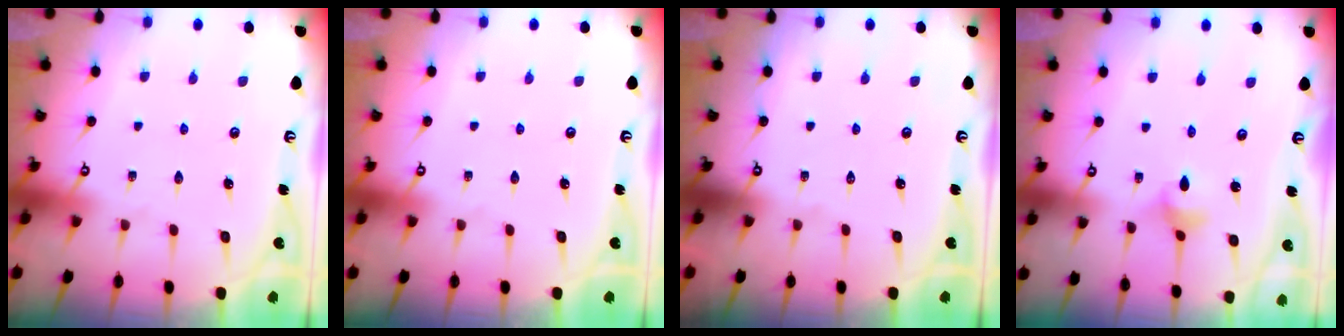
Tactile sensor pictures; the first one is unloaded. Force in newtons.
{"total": 0.0}
{"total": 0.0}
{"total": 2.9, "press": 2.9, "slide": 0.5}